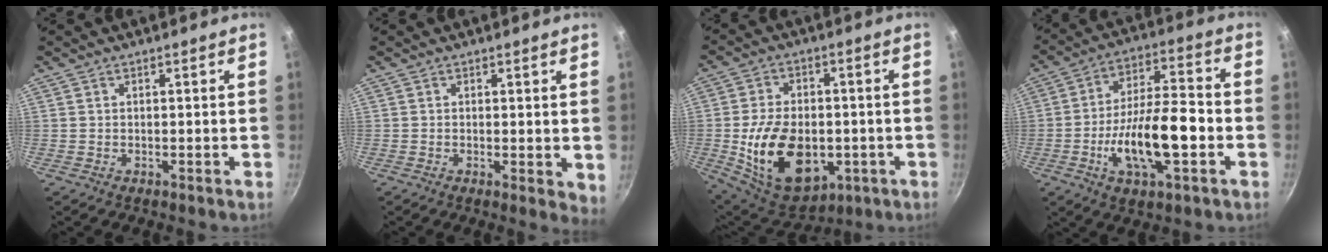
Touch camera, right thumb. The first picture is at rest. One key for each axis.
{"total": 3.2, "fx": 0.2, "fy": 1.2, "fz": 2.9, "tx": -0.034, "ty": -0.010, "tz": 0.003}
{"total": 19.2, "fx": -3.7, "fy": 12.4, "fz": 14.2, "tx": -0.229, "ty": 0.004, "tz": -0.041}
{"total": 16.4, "fx": -4.4, "fy": 6.4, "fz": 14.5, "tx": -0.237, "ty": 0.035, "tz": -0.076}